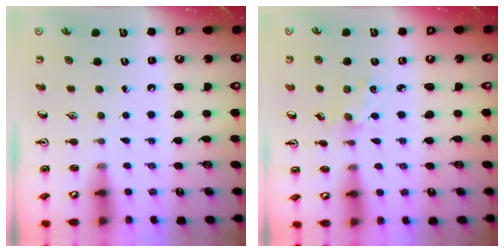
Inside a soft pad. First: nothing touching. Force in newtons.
{"total": 2.1, "press": 2.0, "slide": 0.3}